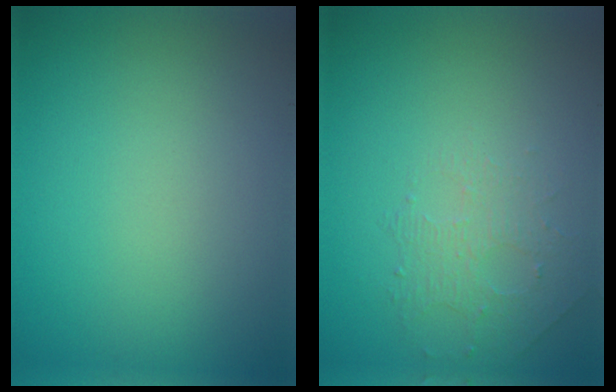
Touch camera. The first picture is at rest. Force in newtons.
{"total": 1.5, "press": 1.0, "slide": 1.1}